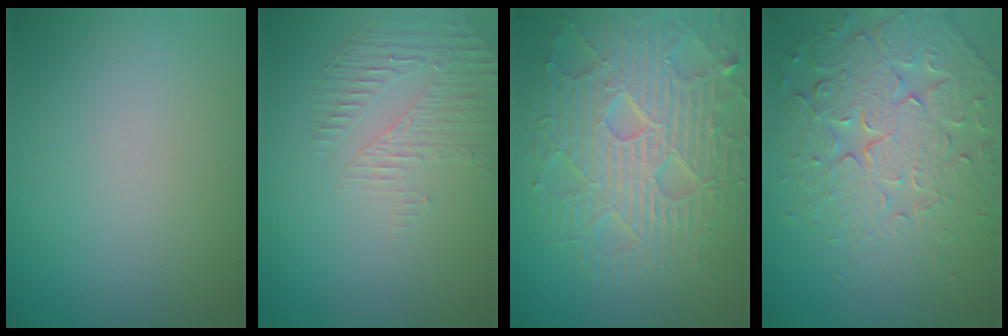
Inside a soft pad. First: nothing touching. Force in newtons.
{"total": 1.8, "press": 1.1, "slide": 1.5}
{"total": 7.8, "press": 6.0, "slide": 4.9}
{"total": 7.9, "press": 5.6, "slide": 5.5}